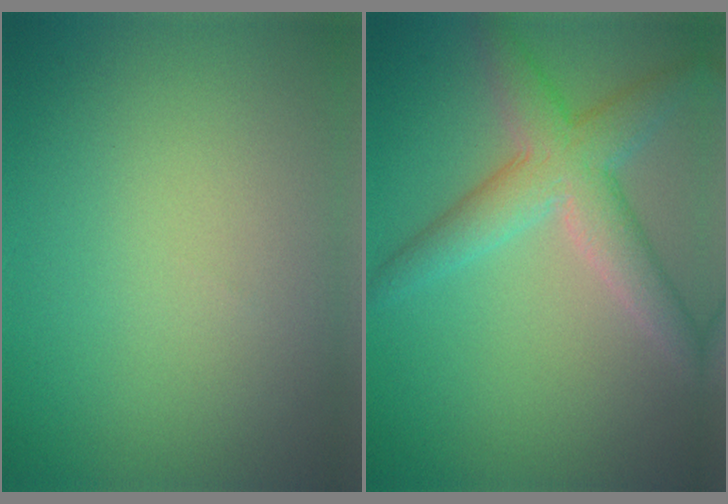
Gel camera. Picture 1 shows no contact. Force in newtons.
{"total": 4.9, "press": 4.9, "slide": 0.1}